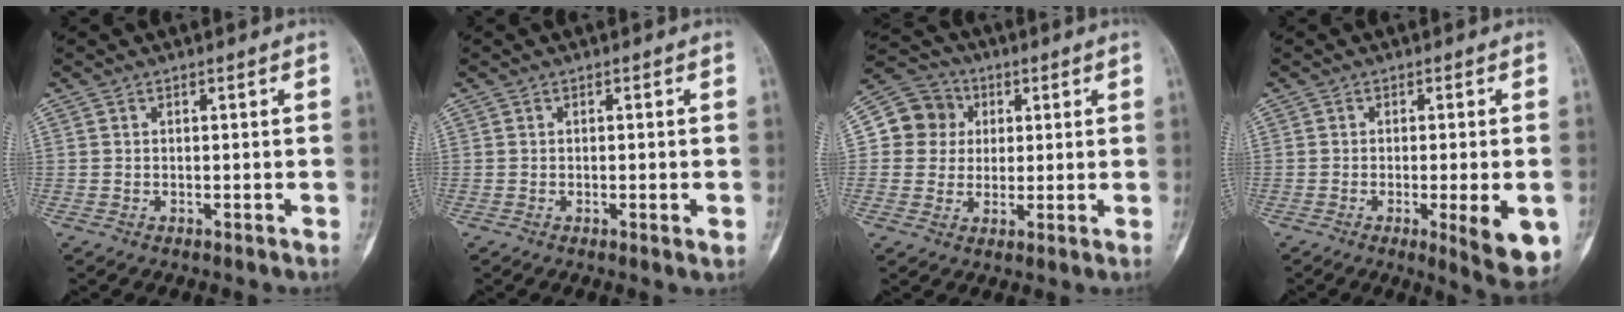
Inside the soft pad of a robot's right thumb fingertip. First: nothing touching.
{"total": 1.6, "force": [-0.4, 0.3, 1.5], "torque": [-0.026, -0.005, -0.007]}
{"total": 9.4, "force": [1.6, 9.0, 2.5], "torque": [-0.014, 0.010, 0.018]}
{"total": 9.9, "force": [-3.1, 2.2, 9.2], "torque": [-0.117, -0.012, -0.036]}